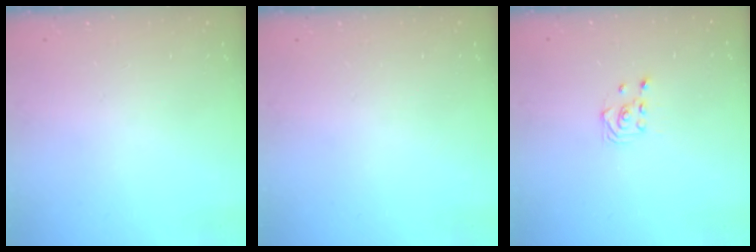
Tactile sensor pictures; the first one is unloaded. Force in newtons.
{"total": 0.0}
{"total": 3.3, "press": 2.9, "slide": 1.5}